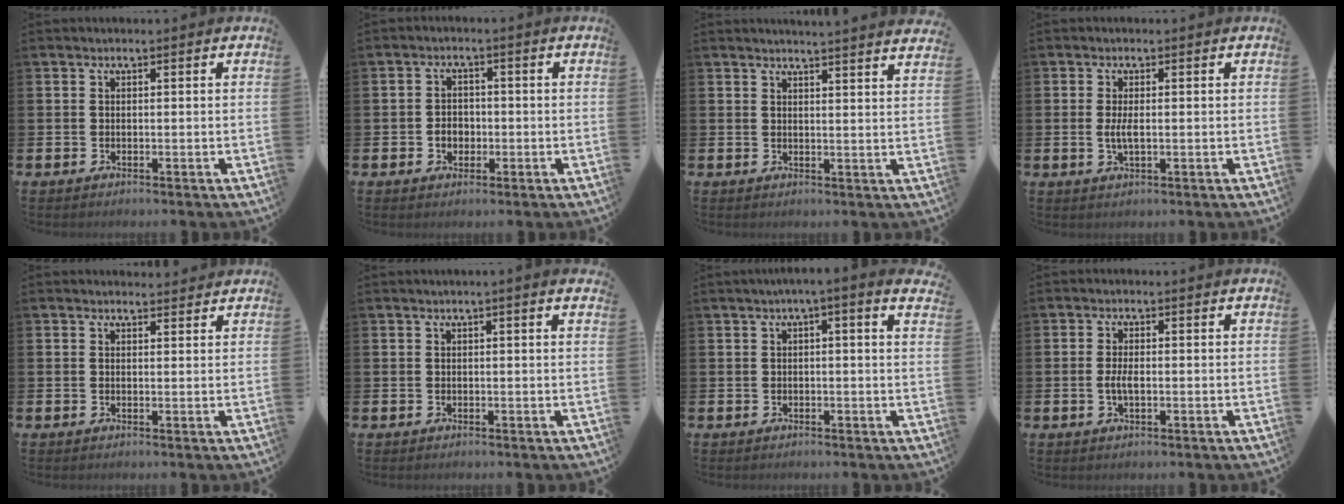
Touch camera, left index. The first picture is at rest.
{"total": 2.6, "force": [-0.7, 2.1, 1.3], "torque": [-0.018, 0.002, -0.018]}
{"total": 3.1, "force": [3.1, -0.7, -0.1], "torque": [0.008, -0.025, 0.053]}
{"total": 2.2, "force": [0.0, 0.7, 2.1], "torque": [-0.038, 0.000, -0.002]}
{"total": 1.5, "force": [1.5, 0.3, 0.0], "torque": [0.005, -0.004, 0.026]}
{"total": 0.7, "force": [0.3, -0.3, 0.6], "torque": [-0.015, 0.002, 0.006]}
{"total": 2.2, "force": [1.4, -0.2, 1.7], "torque": [-0.023, -0.005, 0.021]}
{"total": 2.1, "force": [-0.3, 0.9, 1.9], "torque": [-0.035, 0.000, -0.007]}